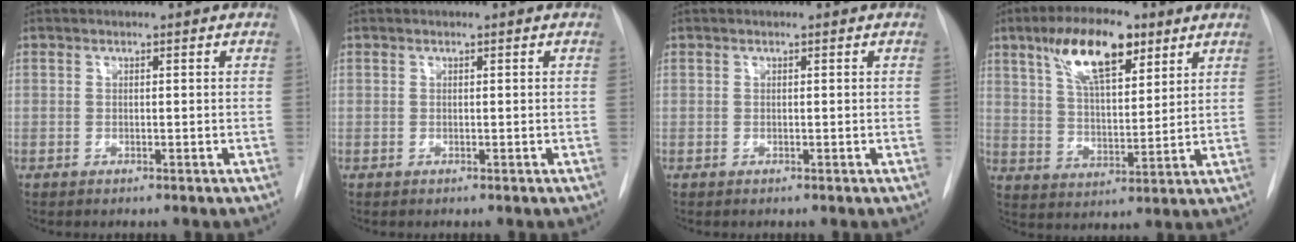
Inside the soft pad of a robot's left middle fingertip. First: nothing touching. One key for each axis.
{"total": 0.0}
{"total": 0.0}
{"total": 12.3, "fx": 7.0, "fy": 4.1, "fz": 9.3, "tx": -0.169, "ty": 0.014, "tz": 0.126}